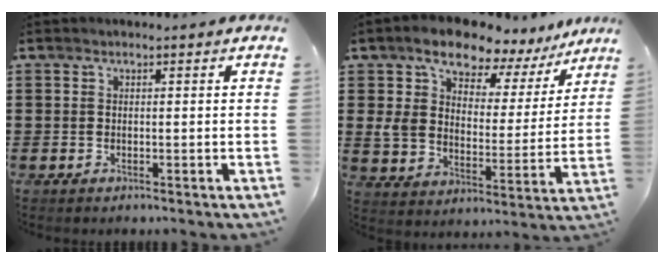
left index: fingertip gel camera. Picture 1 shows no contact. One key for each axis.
{"total": 9.4, "fx": 7.3, "fy": 4.5, "fz": 4.0, "tx": -0.099, "ty": -0.041, "tz": 0.129}